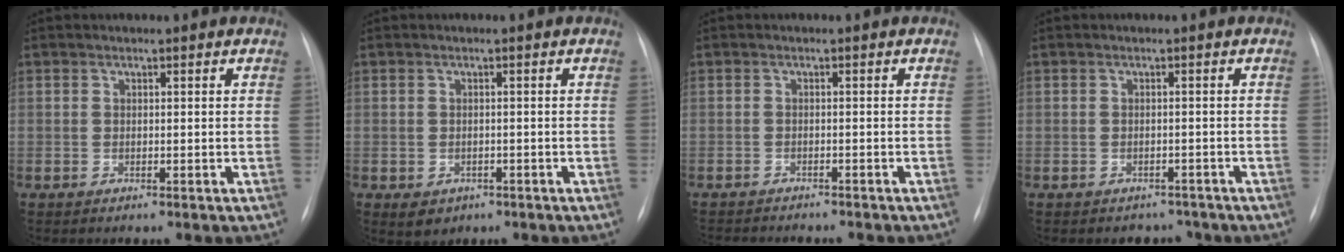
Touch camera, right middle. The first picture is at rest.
{"total": 2.9, "force": [-1.4, 2.3, 1.0], "torque": [-0.010, 0.002, -0.006]}
{"total": 8.0, "force": [-7.3, 1.8, 2.8], "torque": [-0.036, -0.003, -0.093]}
{"total": 2.7, "force": [-2.2, 1.6, -0.2], "torque": [0.004, 0.010, -0.027]}